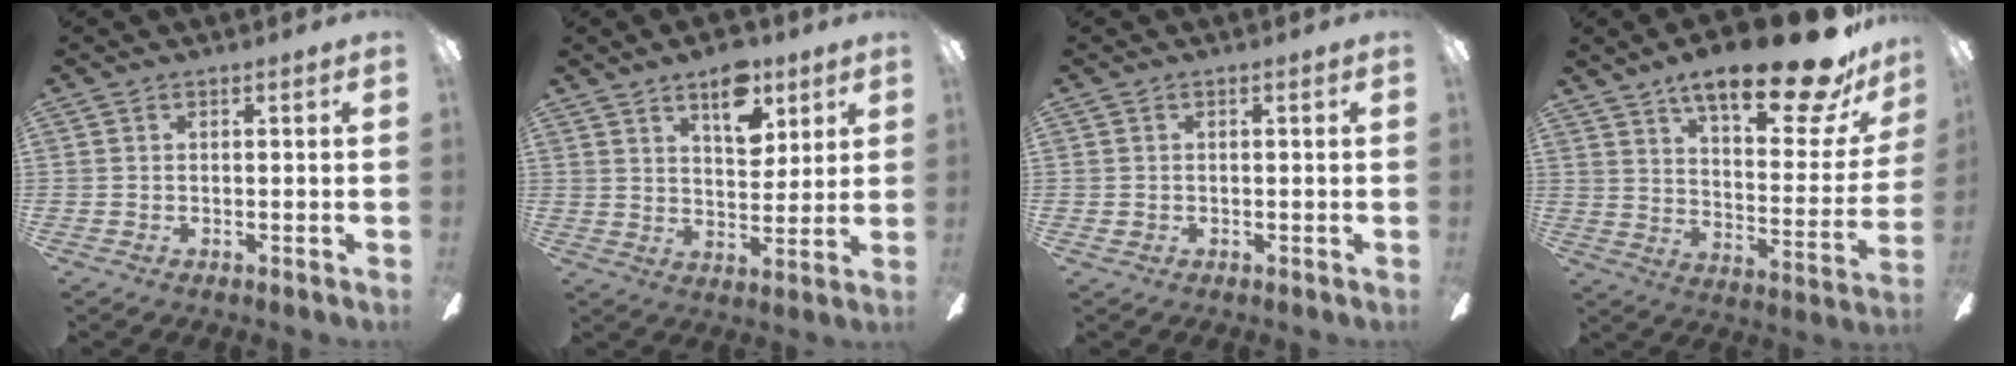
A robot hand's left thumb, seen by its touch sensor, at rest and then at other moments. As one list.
[{"total": 11.1, "force": [6.5, 5.7, 7.0], "torque": [-0.086, -0.024, 0.108]}, {"total": 0.6, "force": [-0.2, 0.6, 0.3], "torque": [-0.005, 0.003, -0.005]}, {"total": 22.5, "force": [16.3, 6.2, 14.3], "torque": [-0.215, -0.108, 0.262]}]